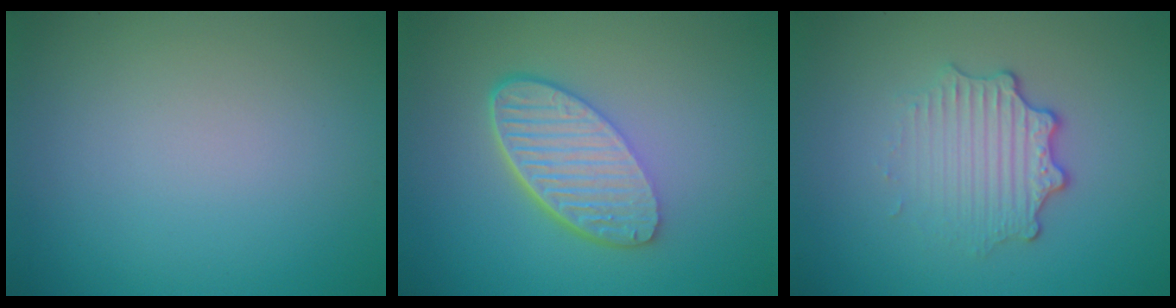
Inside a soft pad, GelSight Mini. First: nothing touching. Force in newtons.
{"total": 5.9, "press": 4.3, "slide": 4.1}
{"total": 3.3, "press": 2.6, "slide": 2.0}